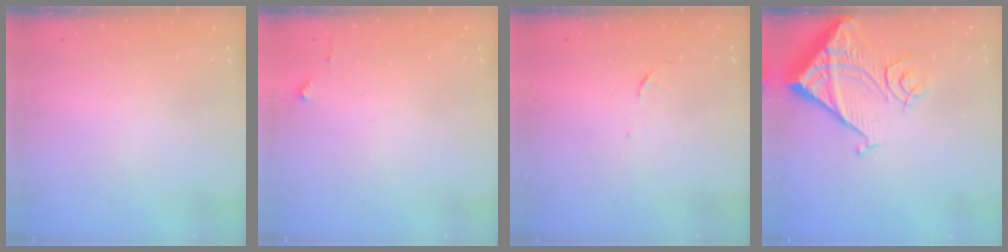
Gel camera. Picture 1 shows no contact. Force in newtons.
{"total": 2.7, "press": 2.6, "slide": 0.4}
{"total": 3.3, "press": 3.3, "slide": 0.5}
{"total": 13.6, "press": 13.6, "slide": 1.6}